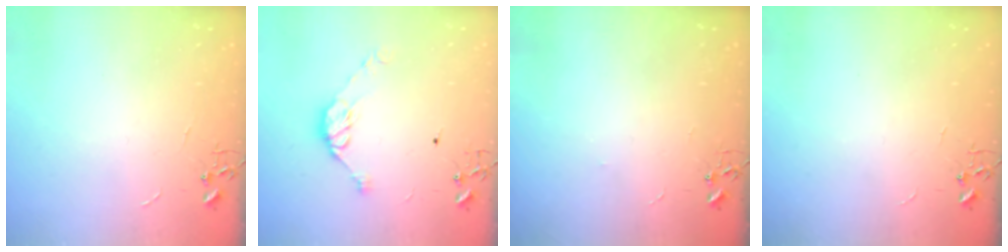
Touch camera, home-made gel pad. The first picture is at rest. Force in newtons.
{"total": 9.8, "press": 9.7, "slide": 1.2}
{"total": 2.8, "press": 2.8, "slide": 0.5}
{"total": 0.0}